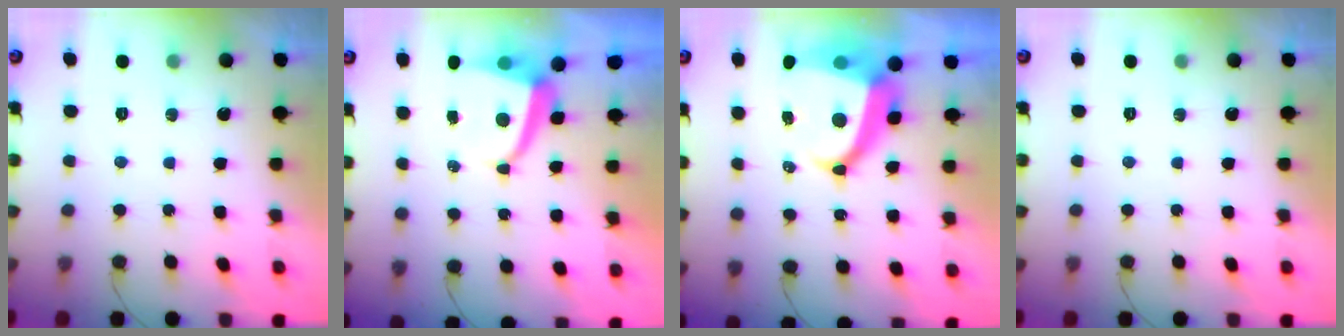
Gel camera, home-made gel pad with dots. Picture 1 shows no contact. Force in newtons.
{"total": 4.5, "press": 4.5, "slide": 0.5}
{"total": 11.3, "press": 11.2, "slide": 1.1}
{"total": 0.0}